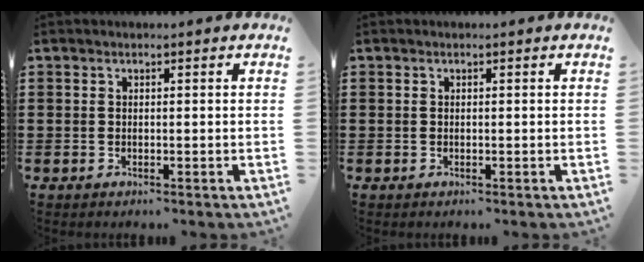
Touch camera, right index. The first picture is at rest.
{"total": 0.0}